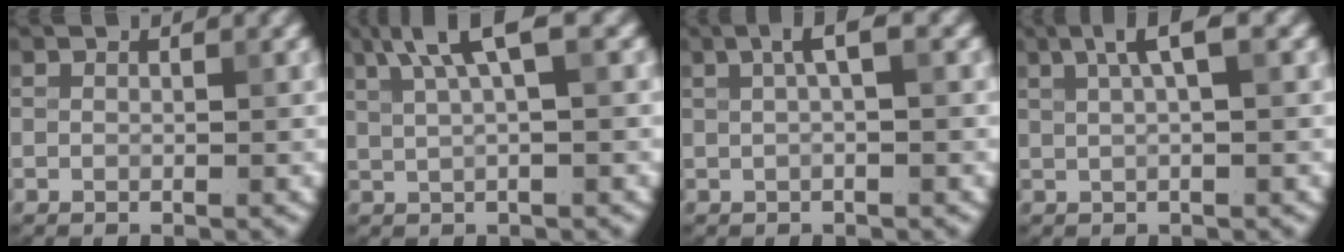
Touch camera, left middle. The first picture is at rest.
{"total": 4.9, "force": [2.5, 1.1, 4.0], "torque": [-0.066, 0.013, 0.044]}
{"total": 2.3, "force": [0.7, 0.4, 2.1], "torque": [-0.037, 0.010, 0.010]}
{"total": 3.1, "force": [1.3, 0.6, 2.8], "torque": [-0.044, 0.008, 0.022]}